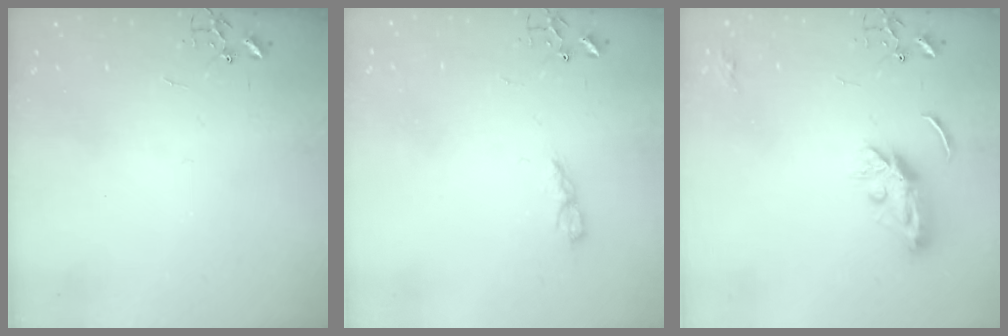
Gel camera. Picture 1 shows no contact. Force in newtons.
{"total": 5.0, "press": 5.0, "slide": 0.6}
{"total": 7.7, "press": 7.7, "slide": 0.2}